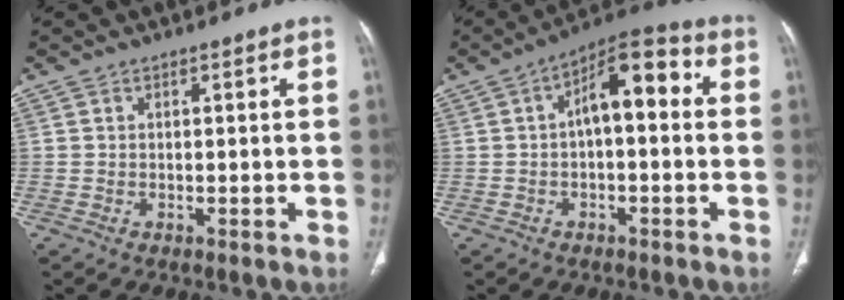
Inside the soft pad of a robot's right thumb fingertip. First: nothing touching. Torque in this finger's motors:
{"motor_torque": [1.07, 3.09, 1.45, -0.26, 0.11]}